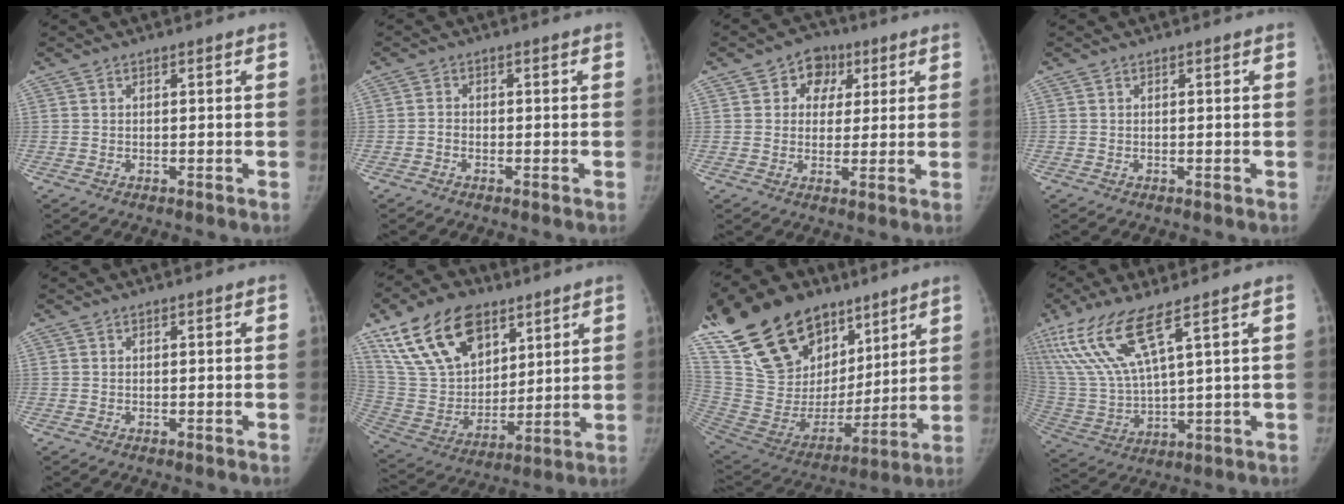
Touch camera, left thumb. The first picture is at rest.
{"total": 1.2, "force": [-0.8, 0.8, 0.4], "torque": [-0.005, 0.005, -0.018]}
{"total": 6.8, "force": [2.7, 5.7, 2.6], "torque": [0.001, -0.002, 0.034]}
{"total": 0.0}
{"total": 0.0}
{"total": 21.5, "force": [12.5, 12.9, 11.9], "torque": [-0.195, -0.037, 0.237]}
{"total": 31.7, "force": [19.9, 18.4, 16.4], "torque": [-0.295, -0.021, 0.360]}
{"total": 14.7, "force": [8.3, 3.2, 11.7], "torque": [-0.274, -0.033, 0.180]}